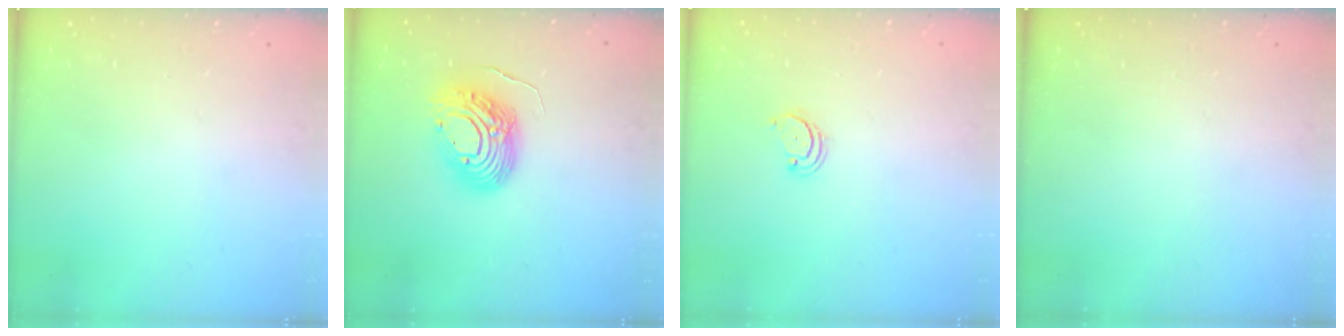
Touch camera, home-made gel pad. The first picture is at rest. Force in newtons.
{"total": 15.0, "press": 14.9, "slide": 1.9}
{"total": 2.6, "press": 2.5, "slide": 0.5}
{"total": 0.0}